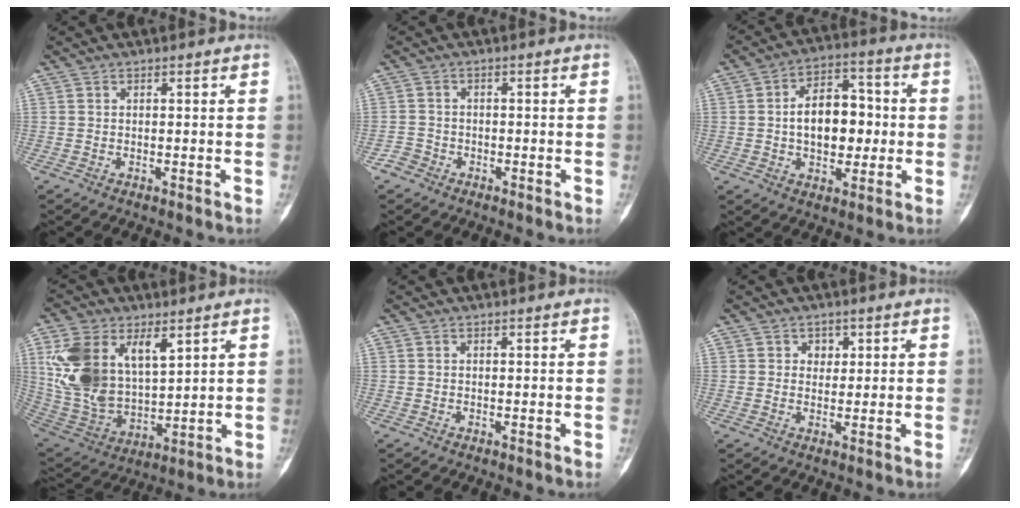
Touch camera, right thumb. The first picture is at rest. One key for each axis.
{"total": 2.1, "fx": -1.5, "fy": 1.5, "fz": -0.2, "tx": 0.003, "ty": 0.010, "tz": -0.035}
{"total": 13.0, "fx": 0.0, "fy": 8.2, "fz": 10.1, "tx": -0.120, "ty": 0.024, "tz": -0.001}
{"total": 18.1, "fx": 7.0, "fy": 10.5, "fz": 13.0, "tx": -0.238, "ty": -0.023, "tz": 0.150}
{"total": 0.0}
{"total": 0.8, "fx": 0.3, "fy": 0.7, "fz": 0.1, "tx": 0.008, "ty": 0.000, "tz": 0.003}